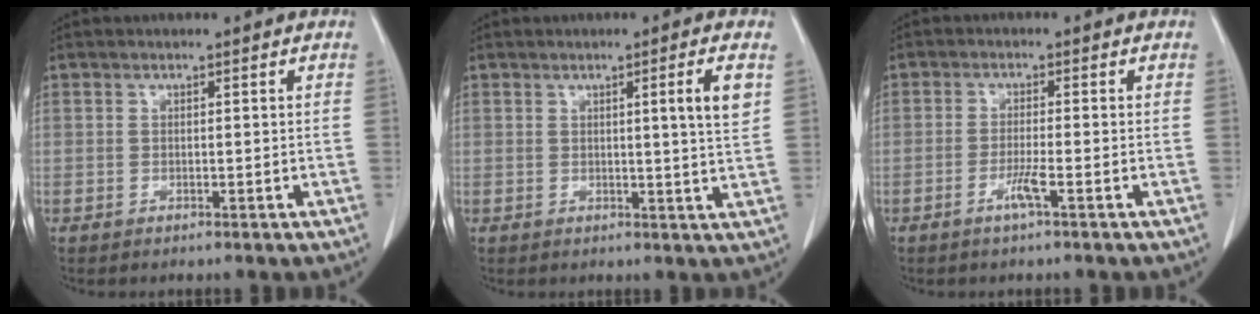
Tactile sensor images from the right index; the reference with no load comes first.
{"total": 4.7, "force": [1.5, -0.7, 4.4], "torque": [-0.061, -0.010, 0.018]}
{"total": 2.7, "force": [-1.4, -0.3, 2.3], "torque": [-0.048, -0.005, -0.029]}